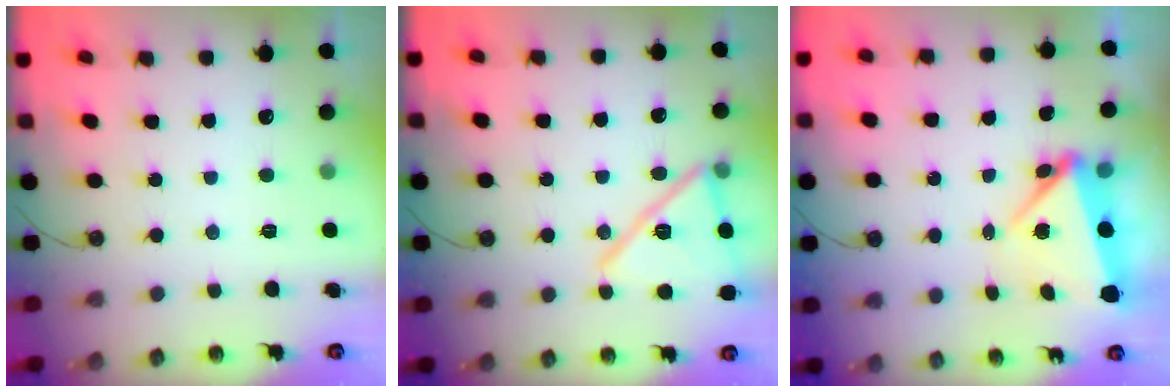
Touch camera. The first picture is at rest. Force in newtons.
{"total": 17.1, "press": 15.3, "slide": 7.5}
{"total": 6.9, "press": 4.8, "slide": 4.9}